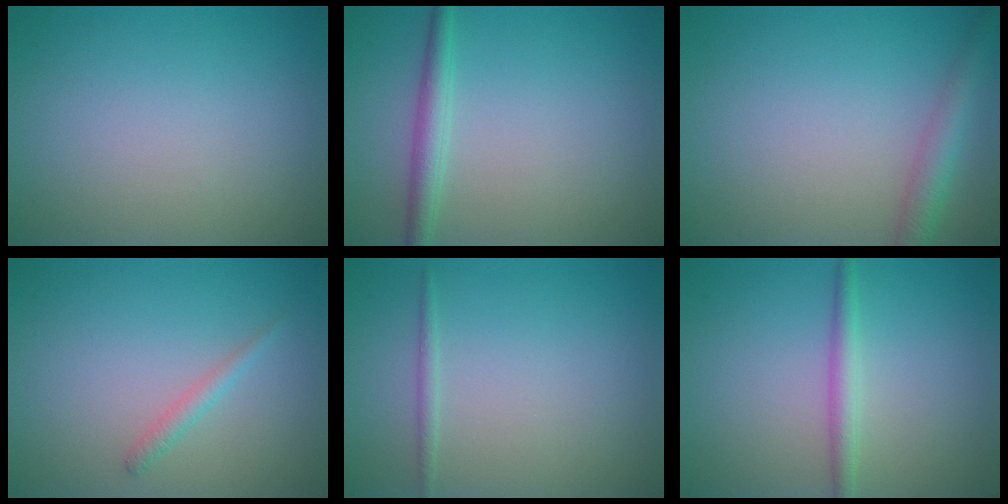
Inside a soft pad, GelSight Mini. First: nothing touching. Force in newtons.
{"total": 2.3, "press": 2.3, "slide": 0.0}
{"total": 3.0, "press": 3.0, "slide": 0.1}
{"total": 1.2, "press": 1.2, "slide": 0.1}
{"total": 0.8, "press": 0.8, "slide": 0.0}
{"total": 2.0, "press": 2.0, "slide": 0.0}